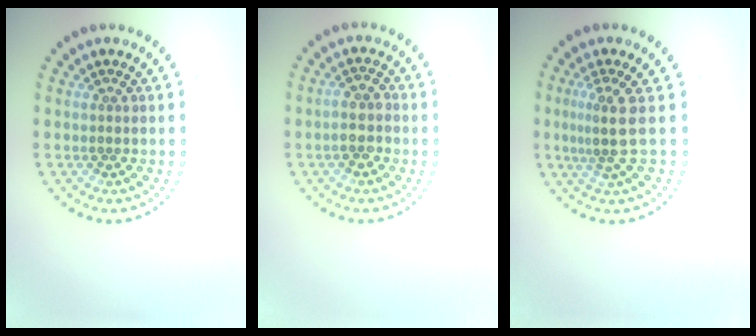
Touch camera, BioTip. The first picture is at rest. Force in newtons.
{"total": 2.4, "press": 2.2, "slide": 1.0}
{"total": 2.7, "press": 1.9, "slide": 2.0}